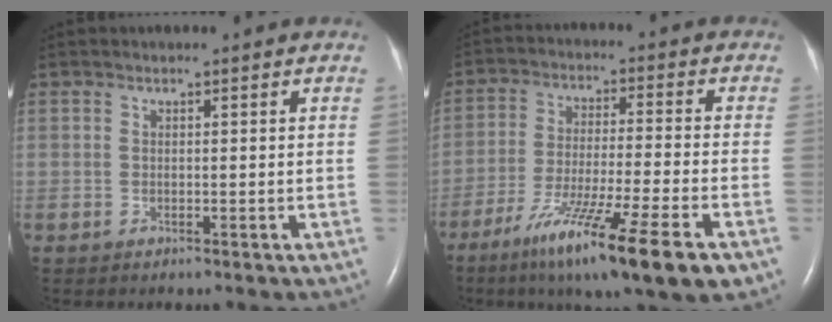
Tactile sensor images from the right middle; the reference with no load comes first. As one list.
[{"total": 16.6, "force": [-9.7, 0.3, 13.5], "torque": [-0.206, -0.049, -0.163]}]